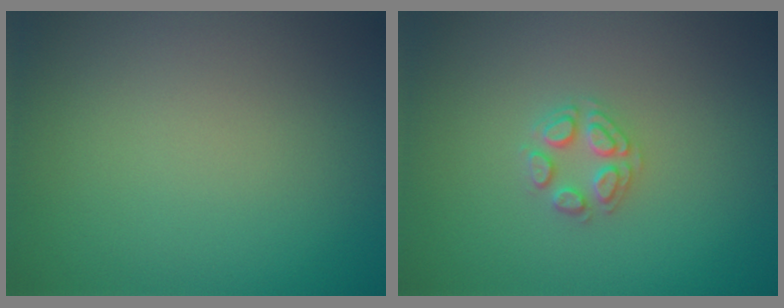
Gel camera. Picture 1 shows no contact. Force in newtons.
{"total": 2.2, "press": 2.2, "slide": 0.2}